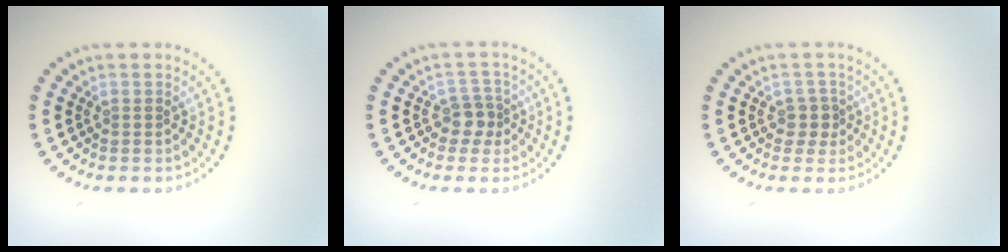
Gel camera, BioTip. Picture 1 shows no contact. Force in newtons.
{"total": 2.1, "press": 1.7, "slide": 1.1}
{"total": 1.8, "press": 1.4, "slide": 1.1}